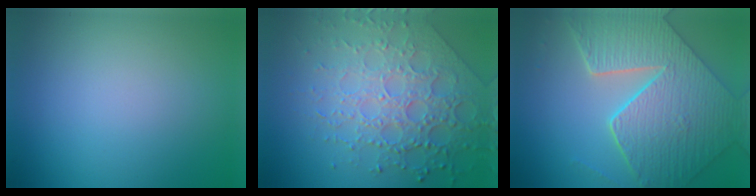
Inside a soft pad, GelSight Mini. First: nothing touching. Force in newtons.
{"total": 7.4, "press": 5.4, "slide": 5.1}
{"total": 9.2, "press": 6.8, "slide": 6.2}